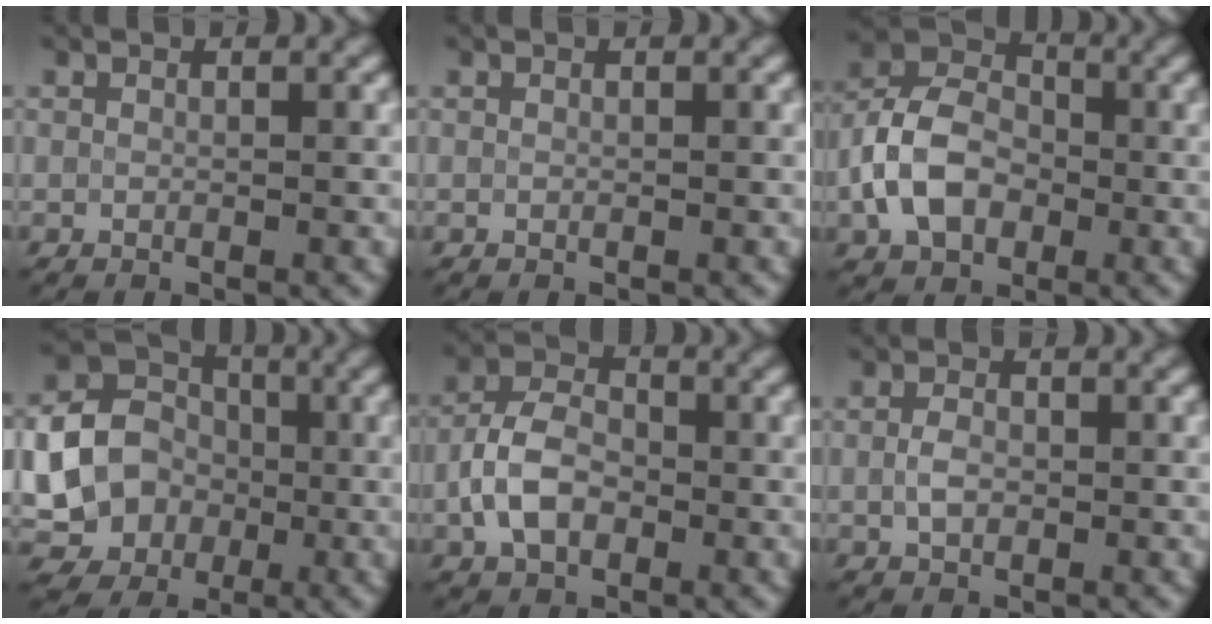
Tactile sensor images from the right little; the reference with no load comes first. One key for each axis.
{"total": 0.0}
{"total": 6.5, "fx": -1.6, "fy": 4.7, "fz": 4.2, "tx": -0.083, "ty": 0.009, "tz": -0.041}
{"total": 14.4, "fx": -2.3, "fy": 13.2, "fz": 5.2, "tx": -0.134, "ty": -0.008, "tz": -0.058}
{"total": 4.5, "fx": -1.1, "fy": 3.1, "fz": 3.1, "tx": -0.058, "ty": 0.005, "tz": -0.028}
{"total": 1.7, "fx": 0.0, "fy": 1.1, "fz": 1.2, "tx": -0.028, "ty": -0.001, "tz": -0.002}